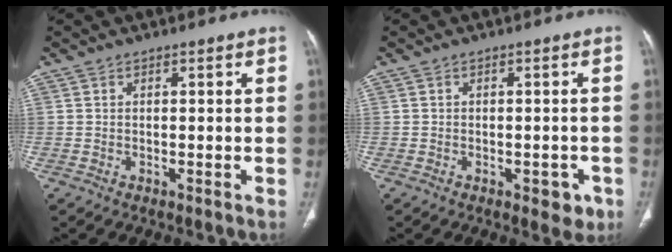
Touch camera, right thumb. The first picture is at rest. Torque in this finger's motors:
{"motor_torque": [0.45, 0.59, -0.19, 0.09, 0.10]}